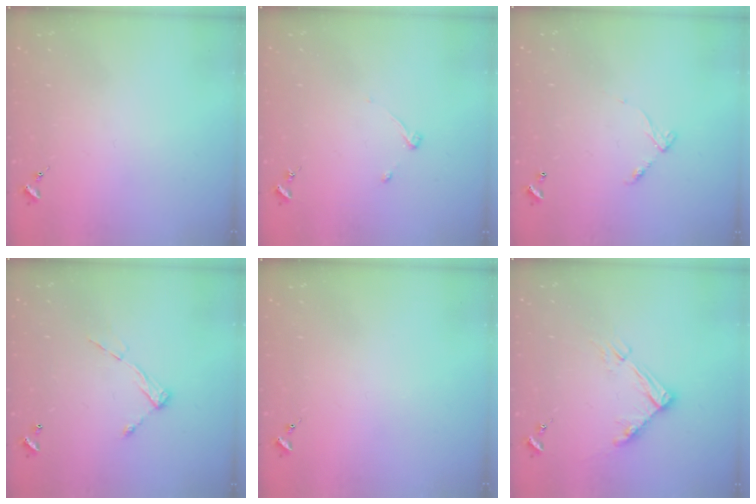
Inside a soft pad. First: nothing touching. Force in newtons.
{"total": 3.3, "press": 3.2, "slide": 0.6}
{"total": 6.2, "press": 6.2, "slide": 0.4}
{"total": 8.2, "press": 8.2, "slide": 0.5}
{"total": 0.0}
{"total": 9.8, "press": 9.8, "slide": 1.0}